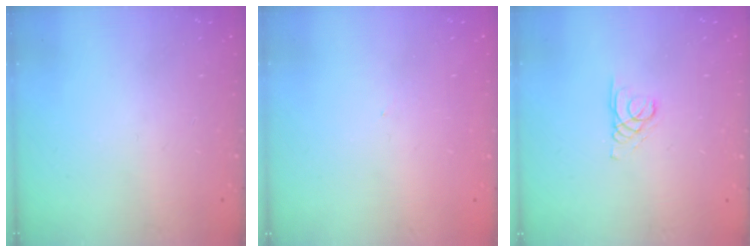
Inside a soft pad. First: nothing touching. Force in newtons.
{"total": 2.0, "press": 2.0, "slide": 0.3}
{"total": 1.7, "press": 1.7, "slide": 0.1}